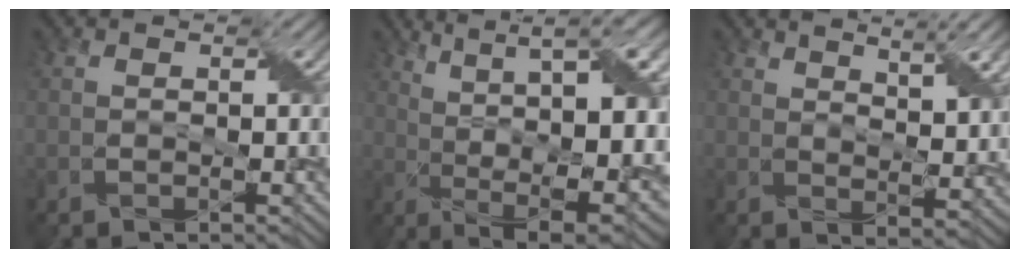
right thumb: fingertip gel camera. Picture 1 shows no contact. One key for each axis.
{"total": 15.6, "fx": 3.9, "fy": 4.8, "fz": 14.3, "tx": -0.207, "ty": 0.032, "tz": 0.082}
{"total": 6.9, "fx": 4.6, "fy": 0.9, "fz": 5.0, "tx": -0.084, "ty": 0.004, "tz": 0.088}